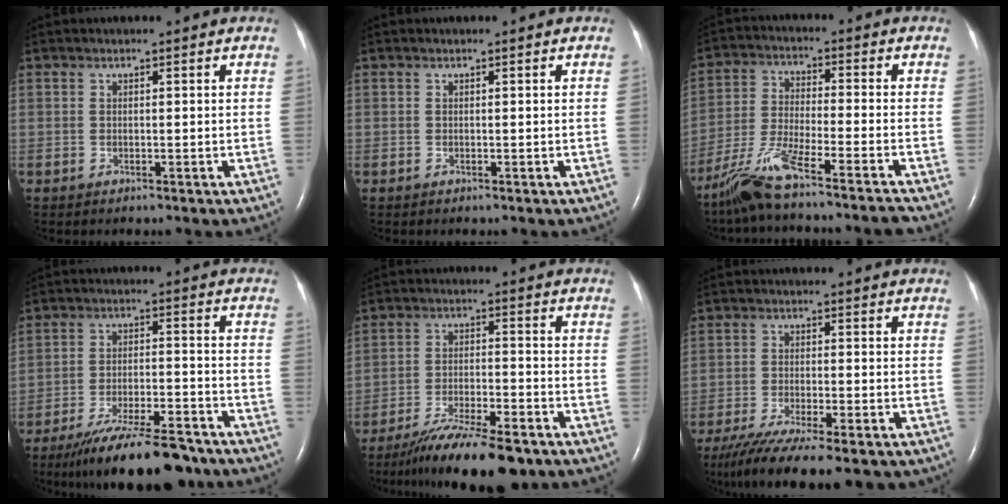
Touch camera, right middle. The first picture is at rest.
{"total": 0.0}
{"total": 12.1, "force": [-10.0, -1.3, 6.8], "torque": [-0.129, -0.019, -0.175]}
{"total": 15.8, "force": [-13.2, 2.6, 8.3], "torque": [-0.123, -0.011, -0.205]}
{"total": 14.1, "force": [-11.3, 1.9, 8.1], "torque": [-0.140, -0.027, -0.184]}
{"total": 15.3, "force": [-12.1, 2.3, 9.1], "torque": [-0.148, -0.032, -0.187]}